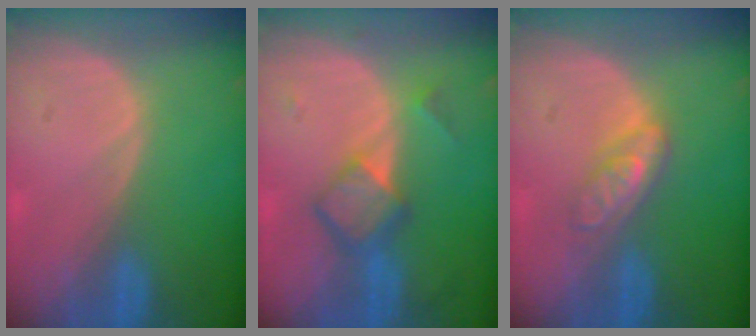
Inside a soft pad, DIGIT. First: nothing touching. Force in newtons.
{"total": 6.0, "press": 5.1, "slide": 3.1}
{"total": 4.8, "press": 4.3, "slide": 2.1}